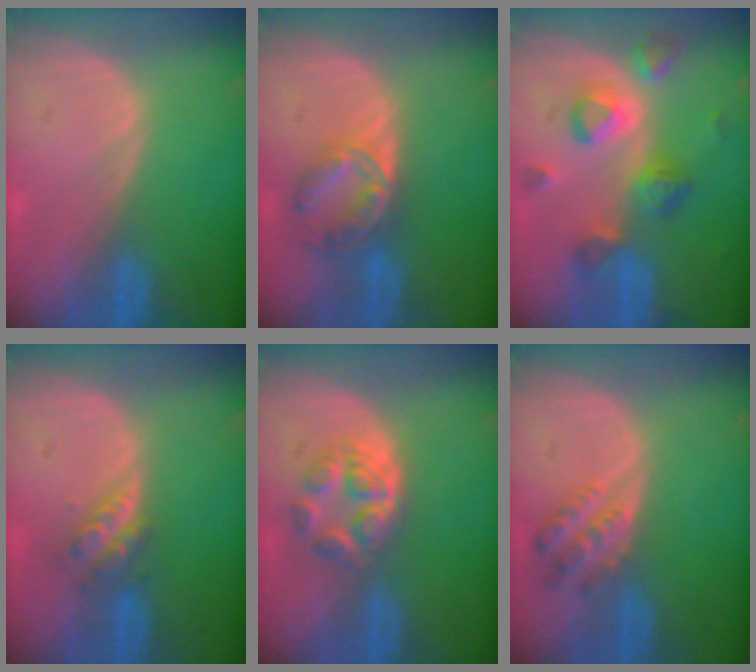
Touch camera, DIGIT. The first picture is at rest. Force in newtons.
{"total": 7.0, "press": 6.0, "slide": 3.6}
{"total": 7.8, "press": 7.5, "slide": 2.0}
{"total": 4.1, "press": 3.6, "slide": 2.1}
{"total": 6.1, "press": 5.3, "slide": 3.2}
{"total": 4.4, "press": 4.2, "slide": 1.3}